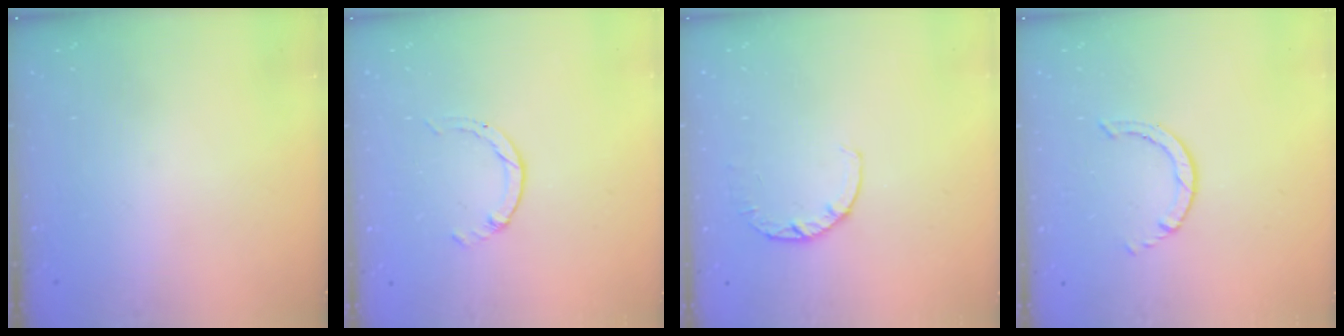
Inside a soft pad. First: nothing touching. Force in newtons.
{"total": 0.5, "press": 0.5, "slide": 0.1}
{"total": 3.0, "press": 2.9, "slide": 0.4}
{"total": 0.6, "press": 0.6, "slide": 0.1}